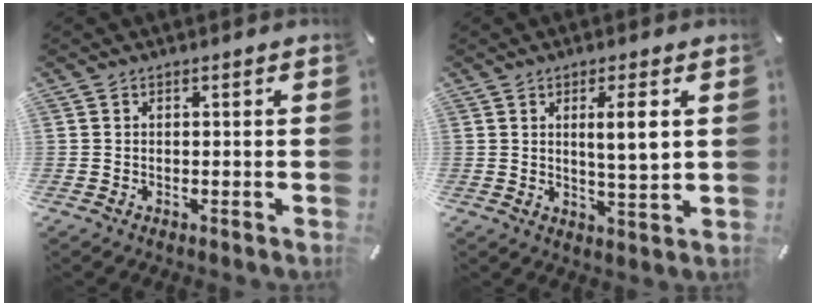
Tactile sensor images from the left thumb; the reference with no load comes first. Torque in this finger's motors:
{"motor_torque": [1.20, 1.05, 0.92, -0.57, 0.08]}